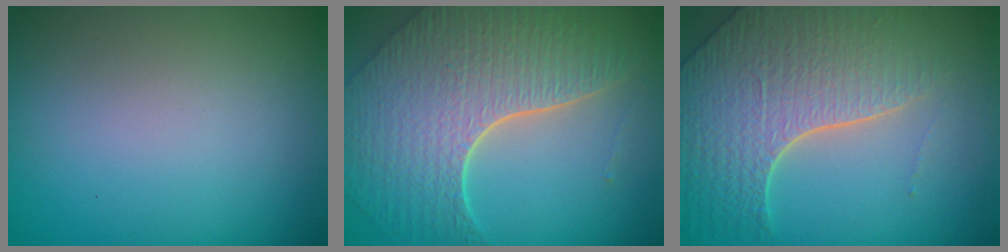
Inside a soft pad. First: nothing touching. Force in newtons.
{"total": 8.6, "press": 6.3, "slide": 5.9}
{"total": 6.6, "press": 5.3, "slide": 3.8}